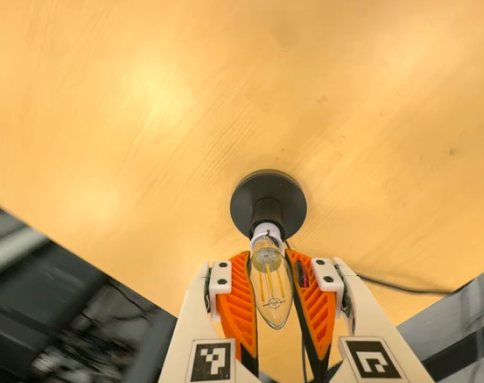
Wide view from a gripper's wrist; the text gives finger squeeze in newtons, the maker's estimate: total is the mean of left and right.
{"total": 22.3, "left": 21.8, "right": 22.8}